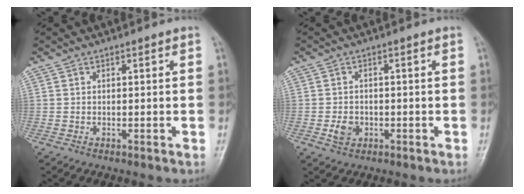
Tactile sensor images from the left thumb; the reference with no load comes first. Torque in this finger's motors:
{"motor_torque": [-0.04, 0.09, 0.01, 0.00, 0.00]}